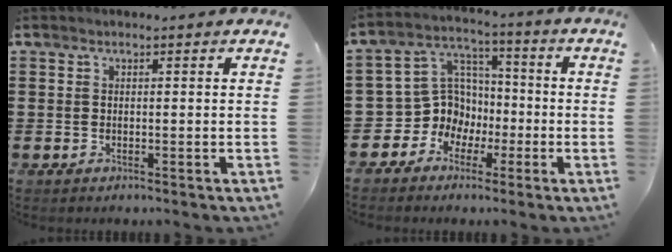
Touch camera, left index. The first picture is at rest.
{"total": 8.4, "force": [-1.9, 7.9, 1.8], "torque": [-0.078, 0.003, -0.035]}